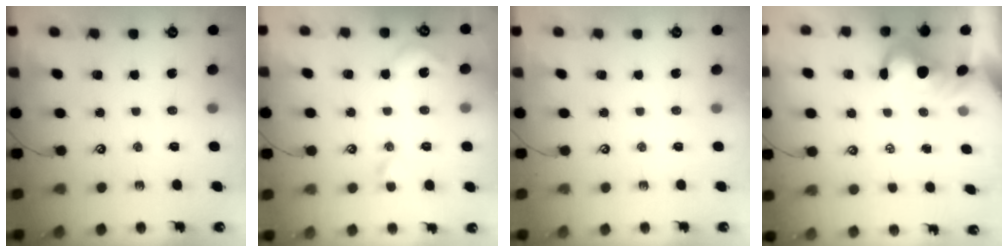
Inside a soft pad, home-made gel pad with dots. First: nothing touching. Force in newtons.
{"total": 5.1, "press": 5.0, "slide": 0.9}
{"total": 0.0}
{"total": 3.0, "press": 2.8, "slide": 1.0}